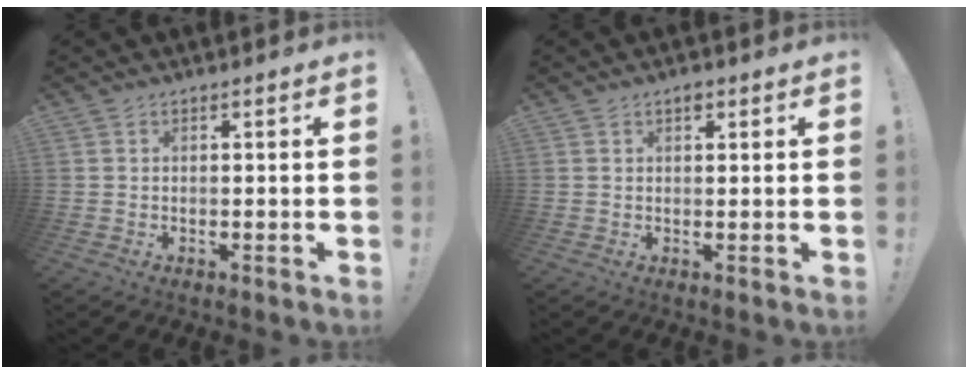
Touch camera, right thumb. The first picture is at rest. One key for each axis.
{"total": 1.6, "fx": 1.1, "fy": 0.9, "fz": 0.9, "tx": -0.010, "ty": -0.003, "tz": 0.017}